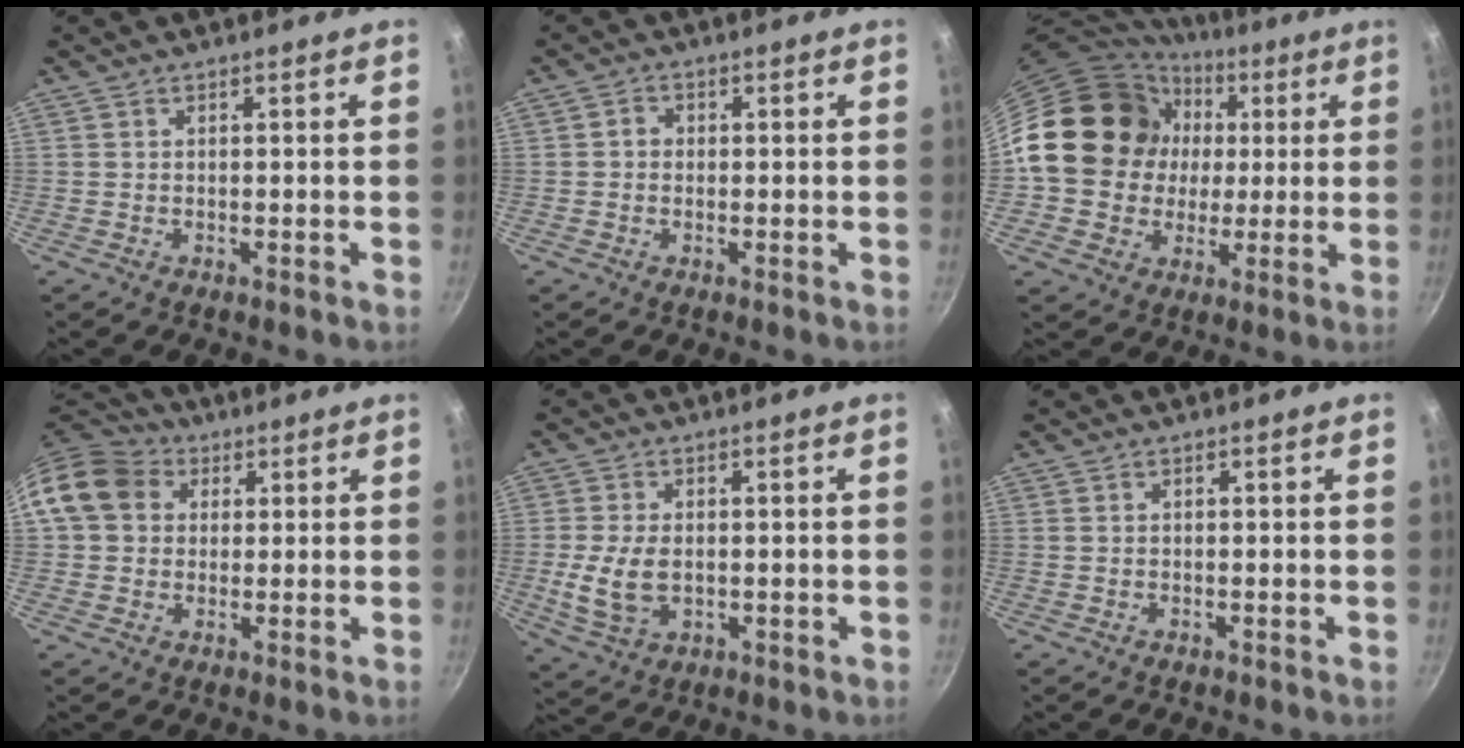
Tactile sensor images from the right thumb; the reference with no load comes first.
{"total": 1.8, "force": [0.0, 1.6, 0.8], "torque": [-0.008, 0.005, -0.004]}
{"total": 19.2, "force": [2.4, 16.8, 8.8], "torque": [-0.141, 0.022, 0.044]}
{"total": 12.2, "force": [3.4, 10.0, 6.0], "torque": [-0.089, 0.021, 0.045]}
{"total": 8.4, "force": [-0.4, 5.3, 6.5], "torque": [-0.130, -0.002, 0.000]}
{"total": 0.0}